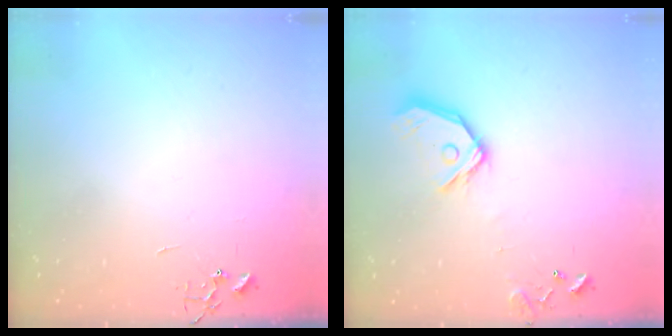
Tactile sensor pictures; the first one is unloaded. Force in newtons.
{"total": 14.2, "press": 14.0, "slide": 2.3}